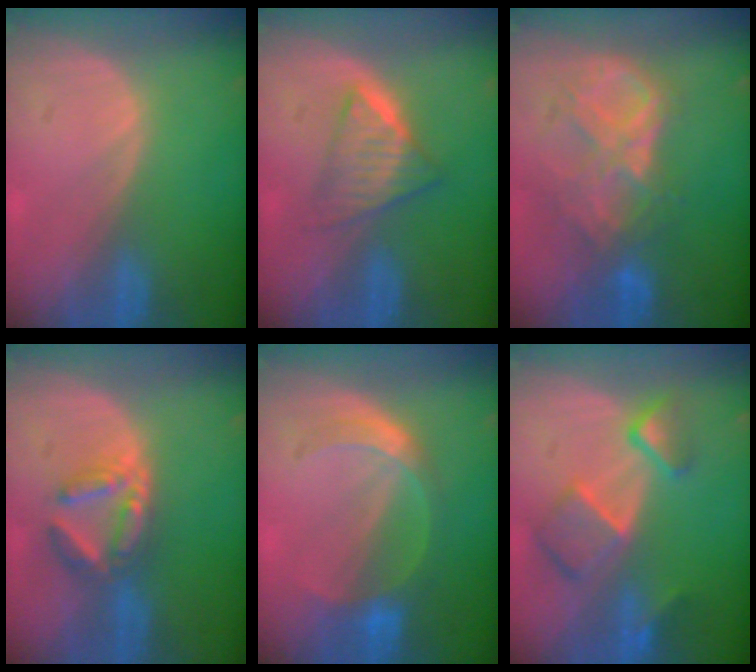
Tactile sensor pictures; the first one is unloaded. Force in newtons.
{"total": 6.2, "press": 5.3, "slide": 3.3}
{"total": 8.9, "press": 7.8, "slide": 4.4}
{"total": 6.2, "press": 5.7, "slide": 2.5}
{"total": 5.7, "press": 5.4, "slide": 1.8}
{"total": 7.9, "press": 6.9, "slide": 4.0}